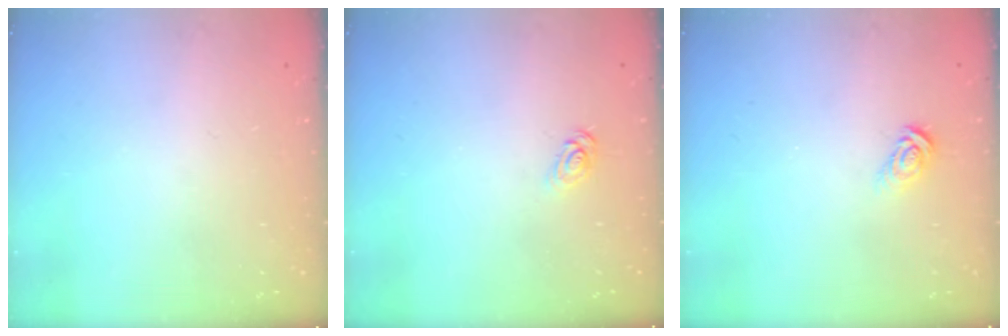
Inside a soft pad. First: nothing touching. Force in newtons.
{"total": 3.3, "press": 3.3, "slide": 0.1}
{"total": 5.6, "press": 5.6, "slide": 0.5}